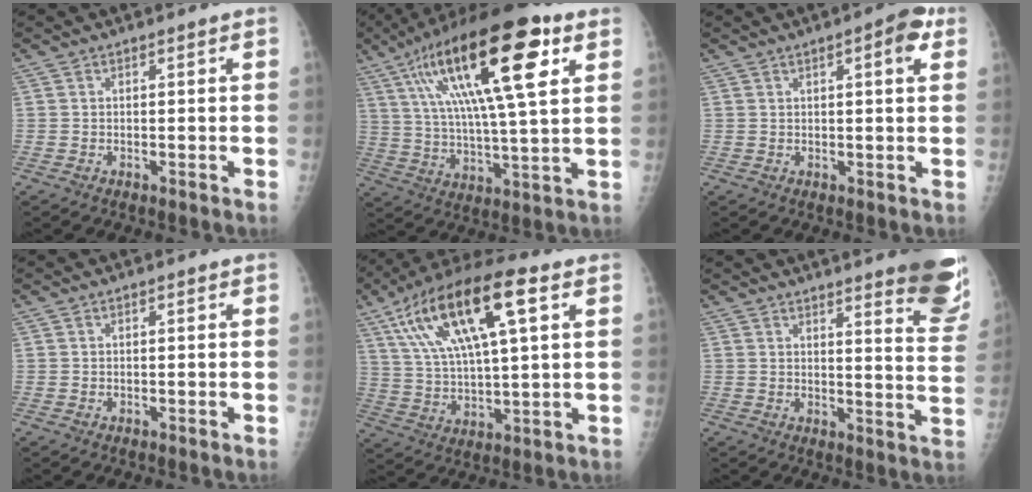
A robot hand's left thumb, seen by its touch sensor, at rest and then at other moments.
{"total": 25.3, "force": [10.3, 6.8, 22.0], "torque": [-0.381, -0.003, 0.167]}
{"total": 5.0, "force": [2.2, 1.3, 4.3], "torque": [-0.049, -0.002, 0.023]}
{"total": 0.0}
{"total": 21.2, "force": [8.6, 6.9, 18.1], "torque": [-0.334, 0.004, 0.151]}
{"total": 14.2, "force": [10.3, 2.2, 9.5], "torque": [-0.086, -0.066, 0.115]}